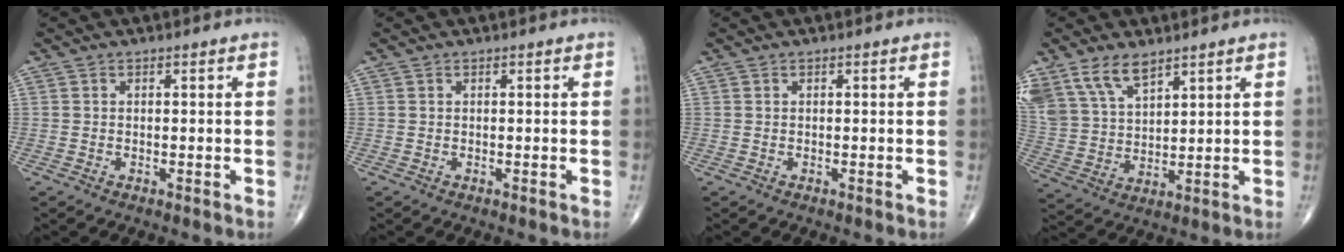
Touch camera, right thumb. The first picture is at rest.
{"total": 0.0}
{"total": 0.0}
{"total": 11.8, "force": [7.9, 6.0, 6.5], "torque": [-0.118, -0.019, 0.170]}